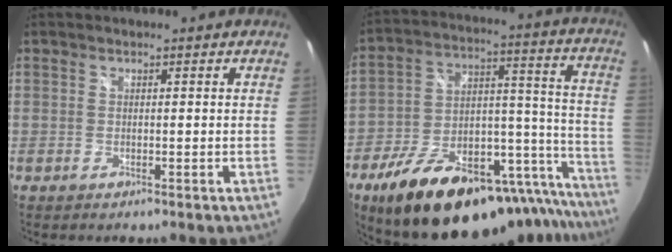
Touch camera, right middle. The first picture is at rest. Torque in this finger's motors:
{"motor_torque": [1.07, -1.07, 0.54, 0.21]}